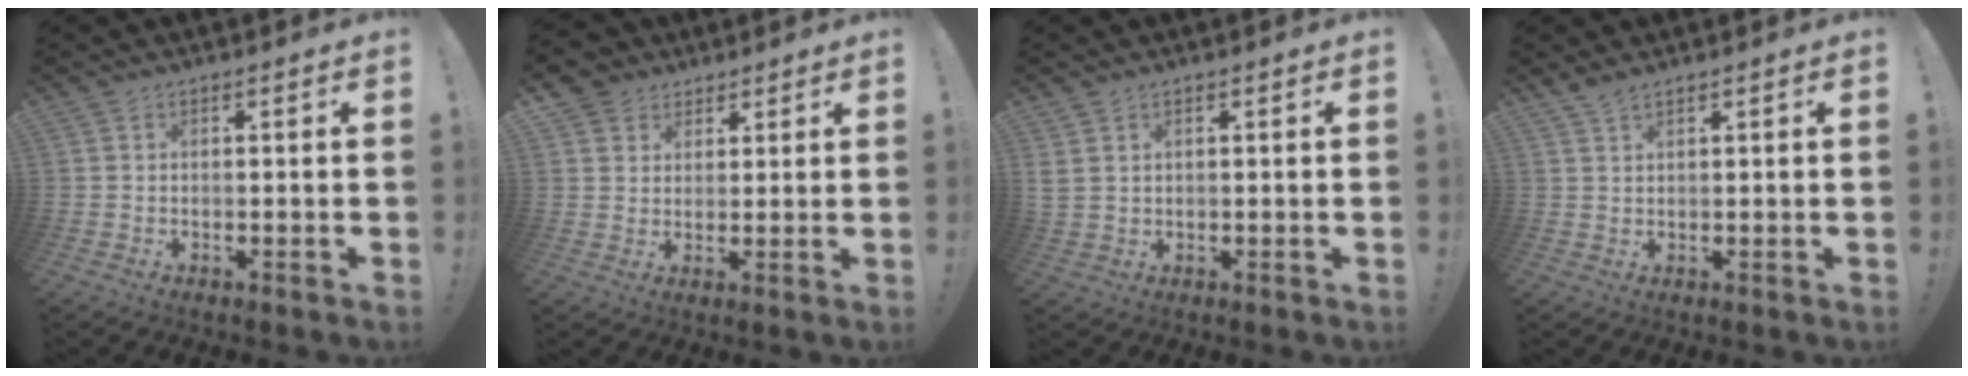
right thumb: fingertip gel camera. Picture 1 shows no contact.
{"total": 5.8, "force": [3.3, 4.8, 0.5], "torque": [-0.007, -0.022, 0.066]}
{"total": 2.5, "force": [1.2, 1.7, 1.3], "torque": [-0.021, -0.003, 0.024]}
{"total": 2.3, "force": [1.9, 0.3, 1.3], "torque": [-0.026, -0.008, 0.034]}